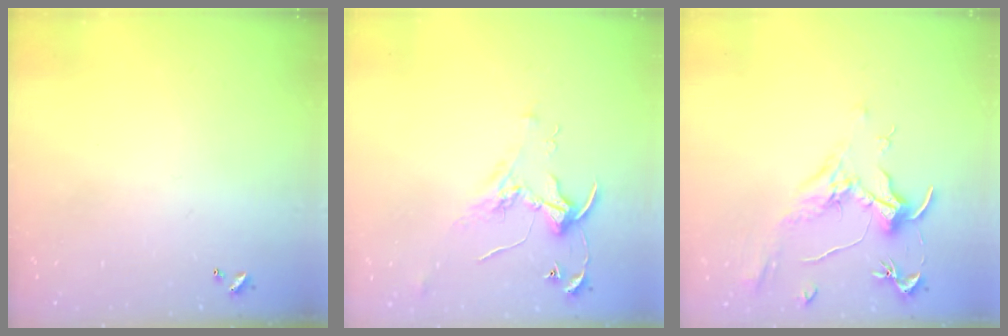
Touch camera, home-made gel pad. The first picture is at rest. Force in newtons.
{"total": 2.1, "press": 2.1, "slide": 0.1}
{"total": 1.9, "press": 1.7, "slide": 0.9}